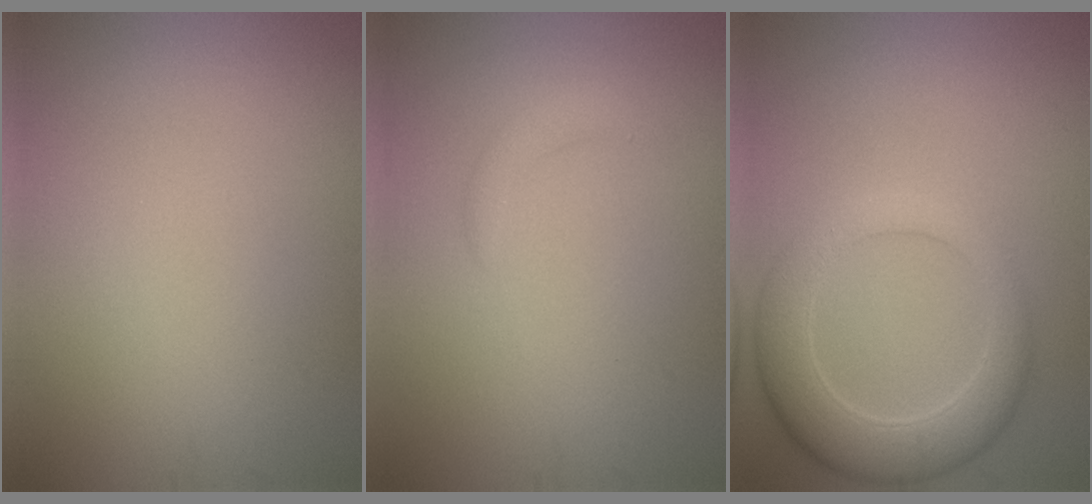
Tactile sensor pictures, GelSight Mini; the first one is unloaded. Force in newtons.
{"total": 1.2, "press": 1.2, "slide": 0.1}
{"total": 5.3, "press": 5.3, "slide": 0.8}